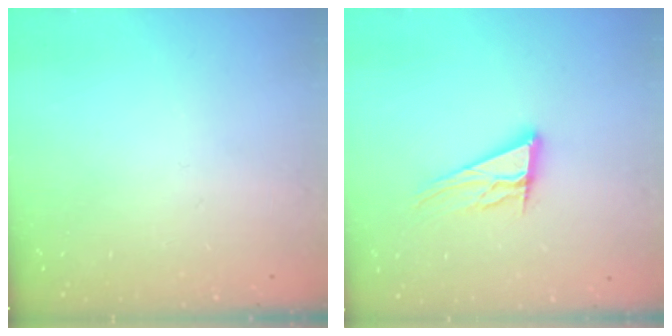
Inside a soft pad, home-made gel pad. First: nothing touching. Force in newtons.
{"total": 13.0, "press": 12.7, "slide": 2.8}